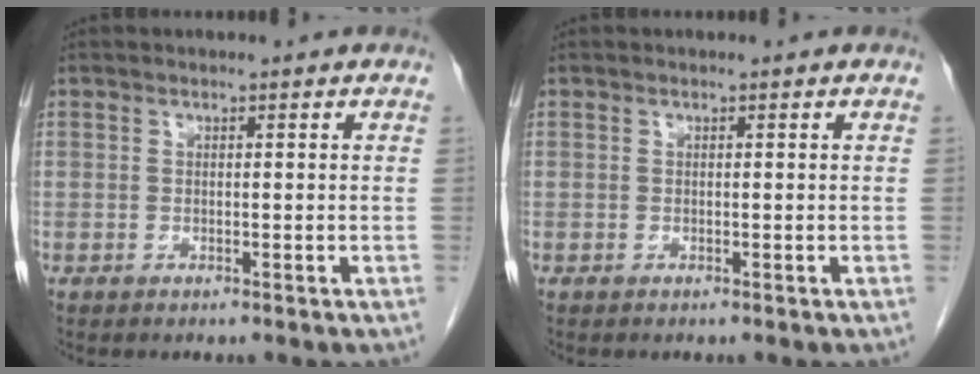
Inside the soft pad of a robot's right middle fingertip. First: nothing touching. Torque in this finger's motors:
{"motor_torque": [0.10, -0.02, 0.02, 0.00]}